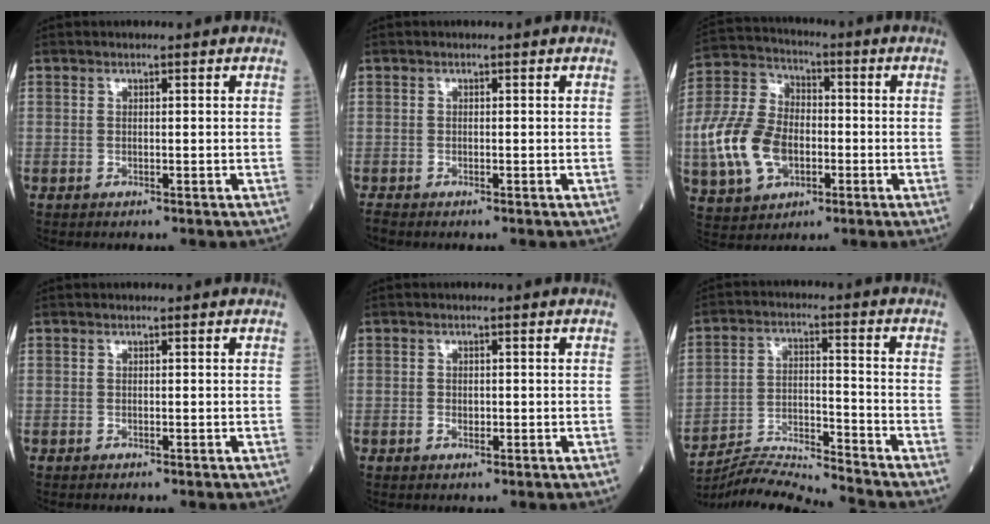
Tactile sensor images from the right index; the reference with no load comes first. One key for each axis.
{"total": 0.6, "fx": -0.6, "fy": 0.0, "fz": 0.0, "tx": -0.008, "ty": -0.003, "tz": -0.013}
{"total": 13.2, "fx": -2.8, "fy": 8.9, "fz": 9.3, "tx": -0.226, "ty": 0.018, "tz": -0.047}
{"total": 0.0}
{"total": 0.9, "fx": -0.2, "fy": 0.6, "fz": 0.6, "tx": -0.013, "ty": 0.001, "tz": -0.001}
{"total": 10.4, "fx": -10.1, "fy": -2.2, "fz": 0.9, "tx": -0.022, "ty": 0.012, "tz": -0.184}